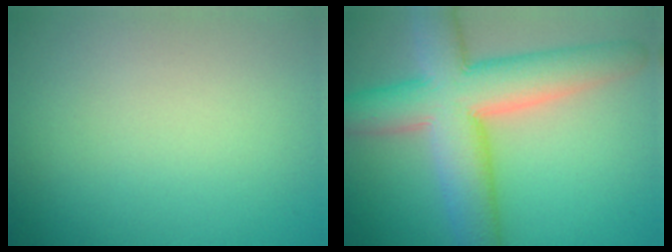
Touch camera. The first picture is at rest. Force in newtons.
{"total": 10.4, "press": 10.4, "slide": 0.4}